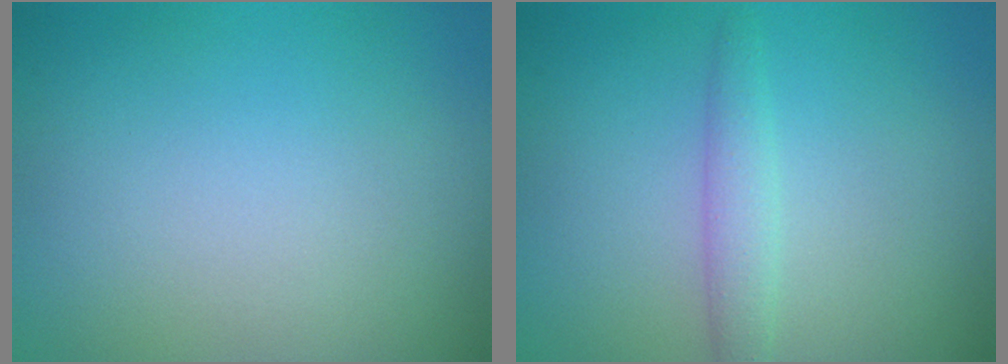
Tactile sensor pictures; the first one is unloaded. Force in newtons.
{"total": 1.9, "press": 1.9, "slide": 0.2}